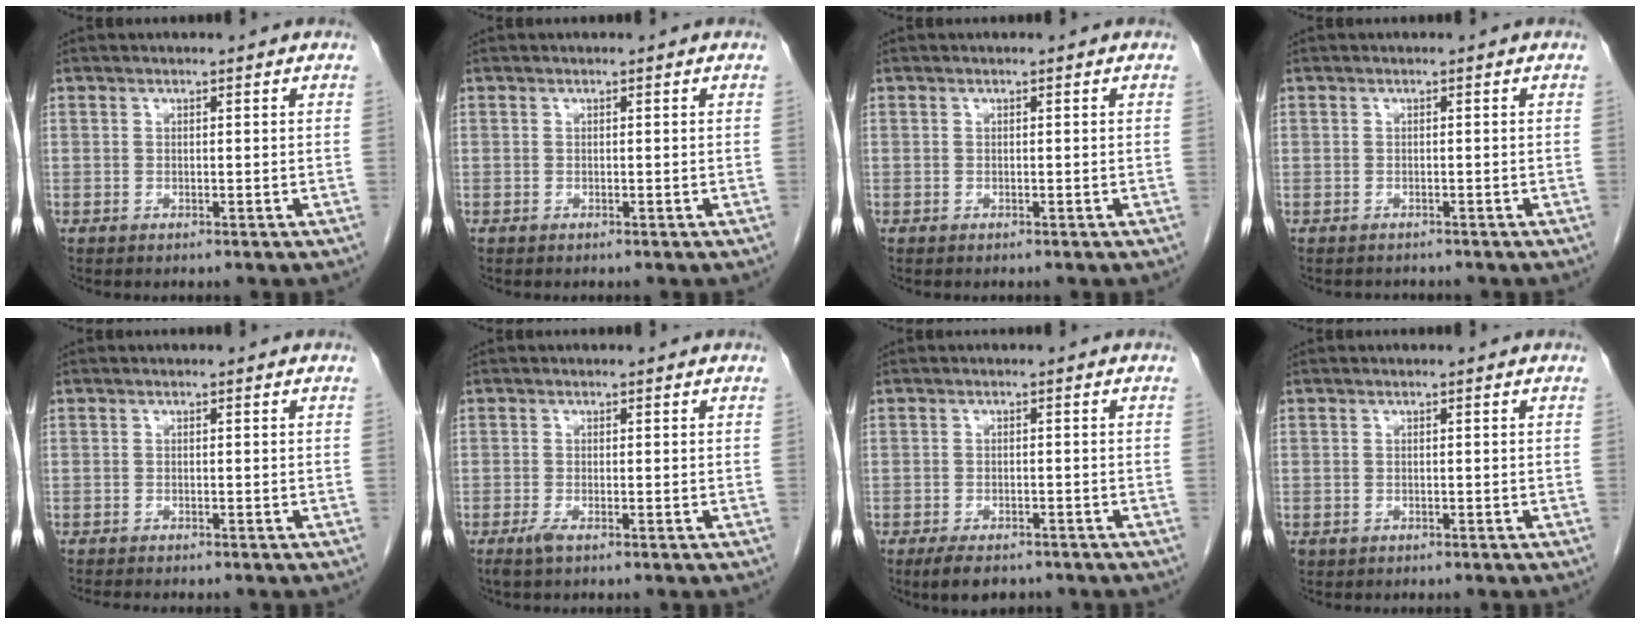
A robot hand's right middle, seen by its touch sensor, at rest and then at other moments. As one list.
[{"total": 0.0}, {"total": 0.0}, {"total": 1.5, "force": [-1.3, 0.8, -0.3], "torque": [-0.006, -0.001, -0.022]}, {"total": 2.8, "force": [-2.5, 0.4, 1.2], "torque": [-0.019, -0.005, -0.035]}, {"total": 1.4, "force": [-0.9, 0.1, 1.1], "torque": [-0.025, -0.004, -0.019]}, {"total": 5.2, "force": [-4.0, 2.1, 2.6], "torque": [-0.042, -0.006, -0.057]}, {"total": 0.6, "force": [-0.3, 0.5, 0.1], "torque": [-0.006, 0.003, -0.002]}]